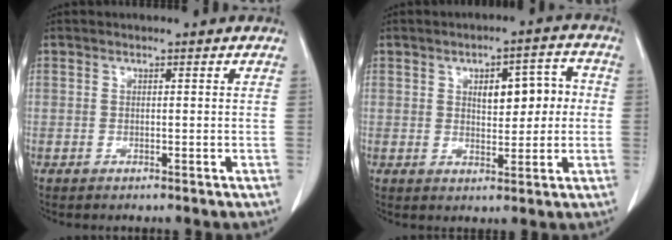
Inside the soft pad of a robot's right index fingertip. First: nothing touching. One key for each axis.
{"total": 7.1, "fx": 1.0, "fy": 3.2, "fz": 6.3, "tx": -0.084, "ty": 0.025, "tz": 0.020}